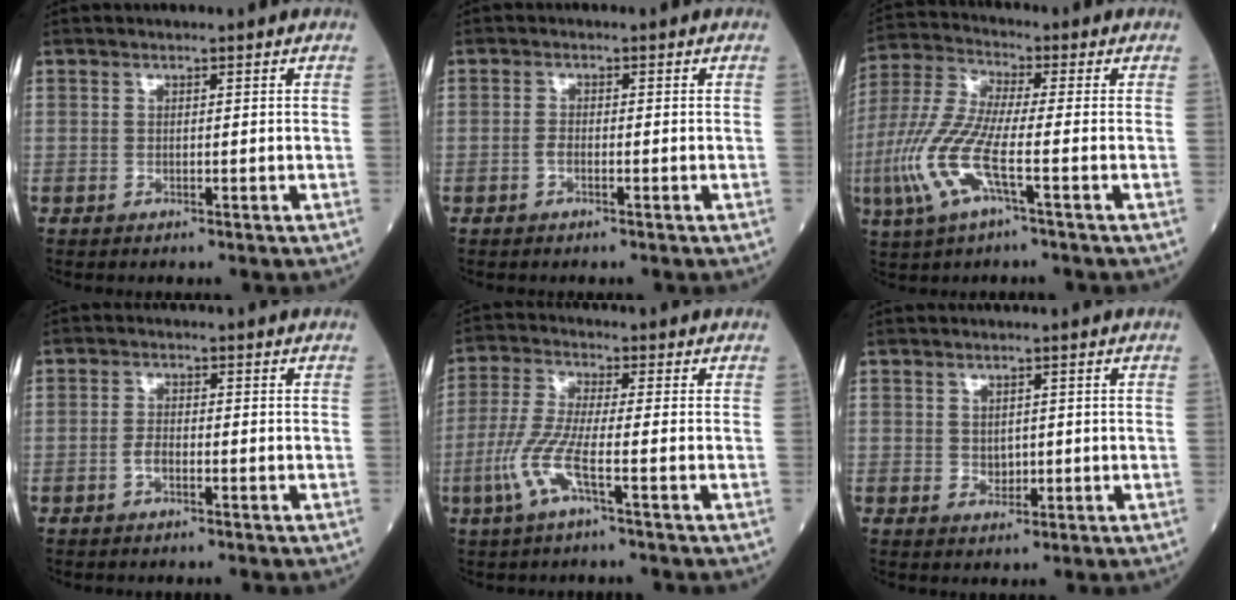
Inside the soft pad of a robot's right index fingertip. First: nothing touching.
{"total": 1.2, "force": [-0.4, 0.5, 1.0], "torque": [-0.018, 0.002, -0.006]}
{"total": 10.9, "force": [-3.3, 1.5, 10.3], "torque": [-0.238, -0.004, -0.072]}
{"total": 2.0, "force": [-0.7, 0.9, 1.6], "torque": [-0.029, 0.004, -0.011]}
{"total": 6.8, "force": [-2.5, 0.2, 6.3], "torque": [-0.143, -0.004, -0.058]}
{"total": 2.0, "force": [0.2, 1.6, 1.2], "torque": [-0.017, -0.002, 0.007]}